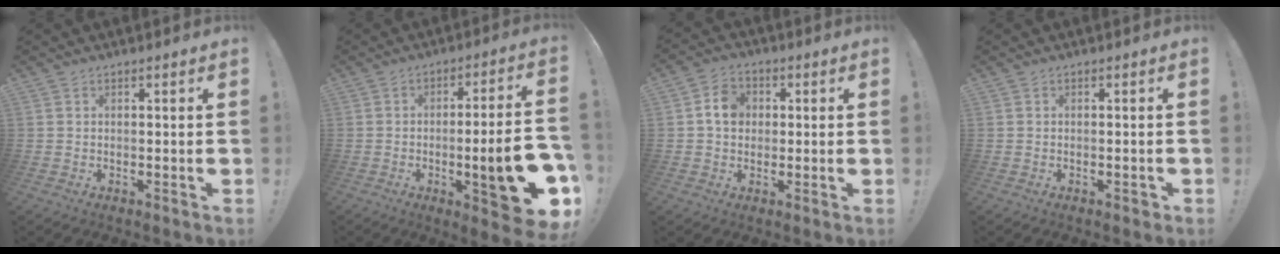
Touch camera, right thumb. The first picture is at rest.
{"total": 18.4, "force": [-5.5, 3.9, 17.1], "torque": [-0.231, 0.016, -0.073]}
{"total": 7.2, "force": [1.0, 6.0, 4.0], "torque": [-0.063, 0.014, 0.020]}
{"total": 1.0, "force": [-0.7, 0.4, 0.6], "torque": [-0.015, 0.007, -0.009]}